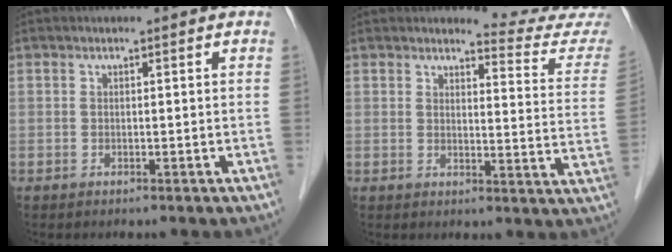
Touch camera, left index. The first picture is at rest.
{"total": 10.1, "force": [10.0, -1.1, 0.1], "torque": [-0.001, -0.102, 0.097]}